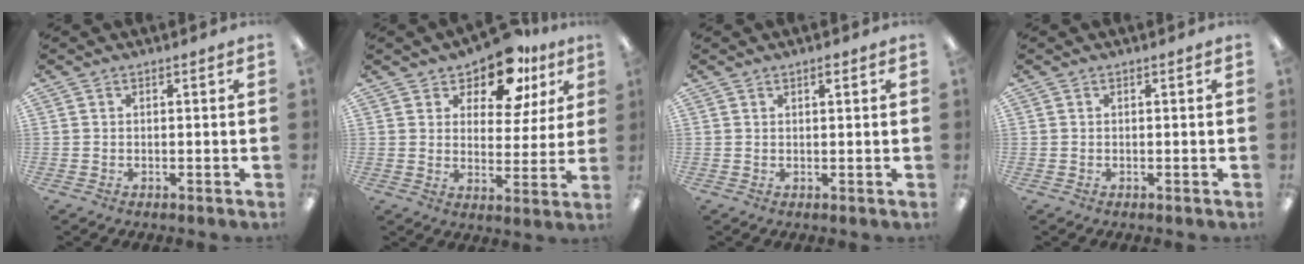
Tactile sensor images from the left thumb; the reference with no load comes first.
{"total": 12.2, "force": [9.3, 5.5, 5.6], "torque": [-0.101, -0.050, 0.167]}
{"total": 1.2, "force": [1.0, 0.4, 0.5], "torque": [-0.003, -0.004, 0.017]}
{"total": 0.0}